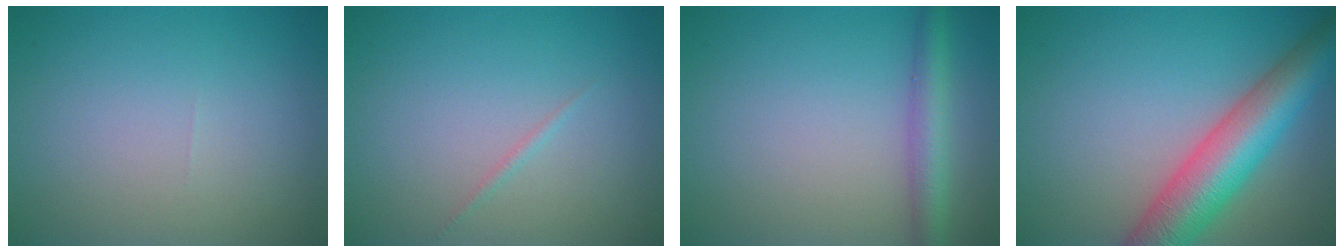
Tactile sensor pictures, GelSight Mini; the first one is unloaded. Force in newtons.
{"total": 0.6, "press": 0.6, "slide": 0.0}
{"total": 3.1, "press": 3.1, "slide": 0.1}
{"total": 8.3, "press": 8.3, "slide": 0.3}